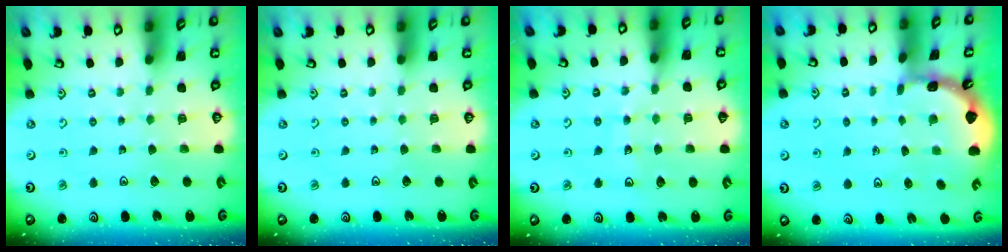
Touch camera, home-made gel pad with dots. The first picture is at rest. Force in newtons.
{"total": 0.0}
{"total": 10.1, "press": 9.5, "slide": 3.3}
{"total": 1.8, "press": 1.8, "slide": 0.1}